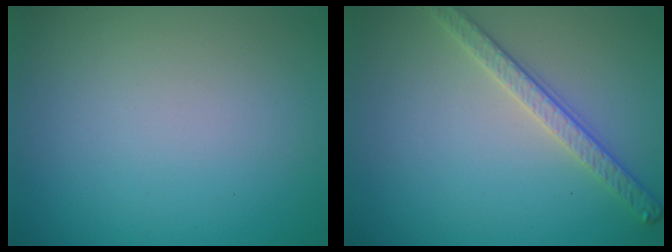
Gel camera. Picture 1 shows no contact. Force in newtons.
{"total": 2.8, "press": 2.7, "slide": 0.8}